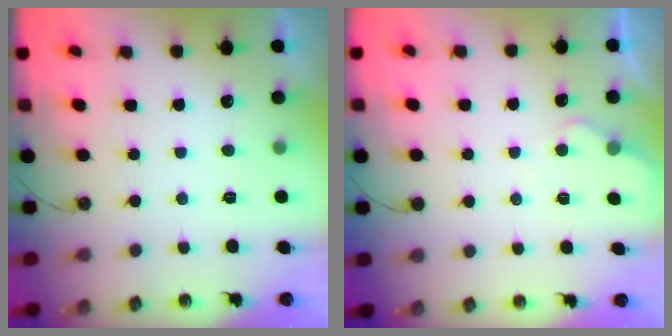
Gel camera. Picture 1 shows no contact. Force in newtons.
{"total": 3.8, "press": 3.8, "slide": 0.4}